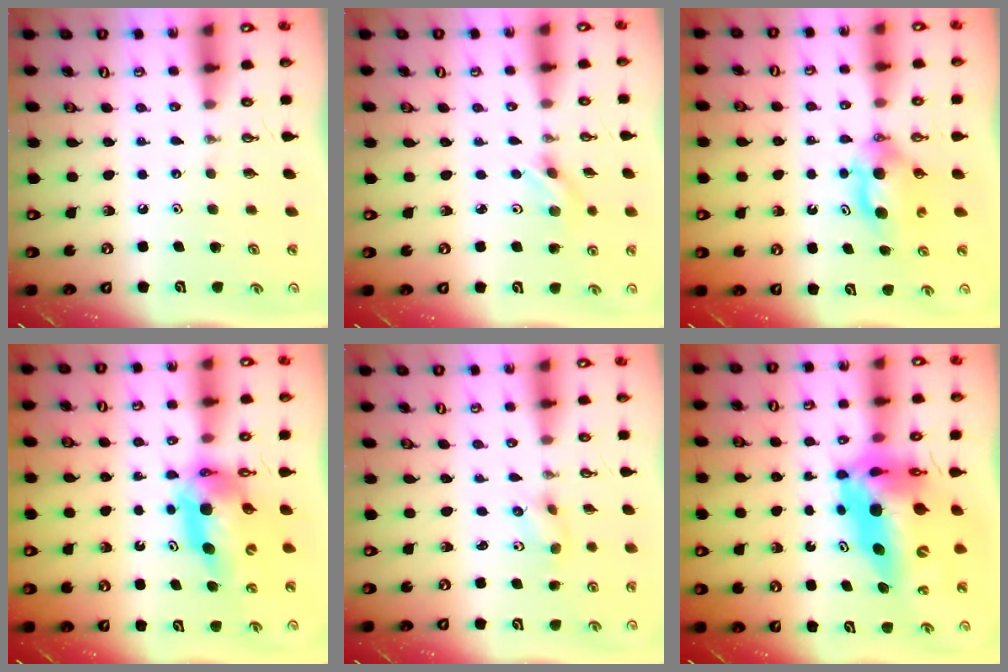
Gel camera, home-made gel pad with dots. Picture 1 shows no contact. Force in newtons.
{"total": 2.6, "press": 2.4, "slide": 0.8}
{"total": 6.2, "press": 5.9, "slide": 1.7}
{"total": 11.3, "press": 11.3, "slide": 1.2}
{"total": 2.5, "press": 2.2, "slide": 1.2}
{"total": 19.6, "press": 19.5, "slide": 2.0}